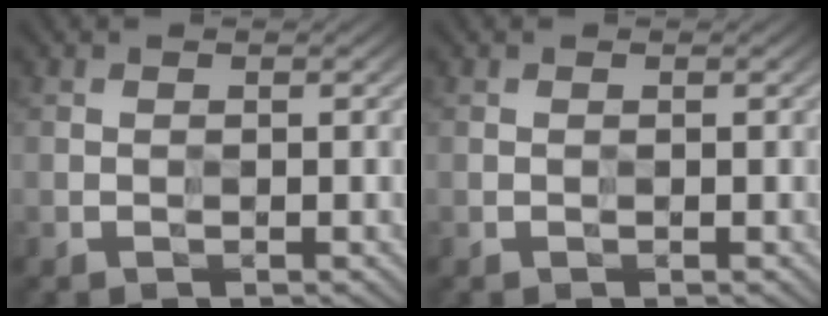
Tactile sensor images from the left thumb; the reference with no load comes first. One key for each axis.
{"total": 0.0}